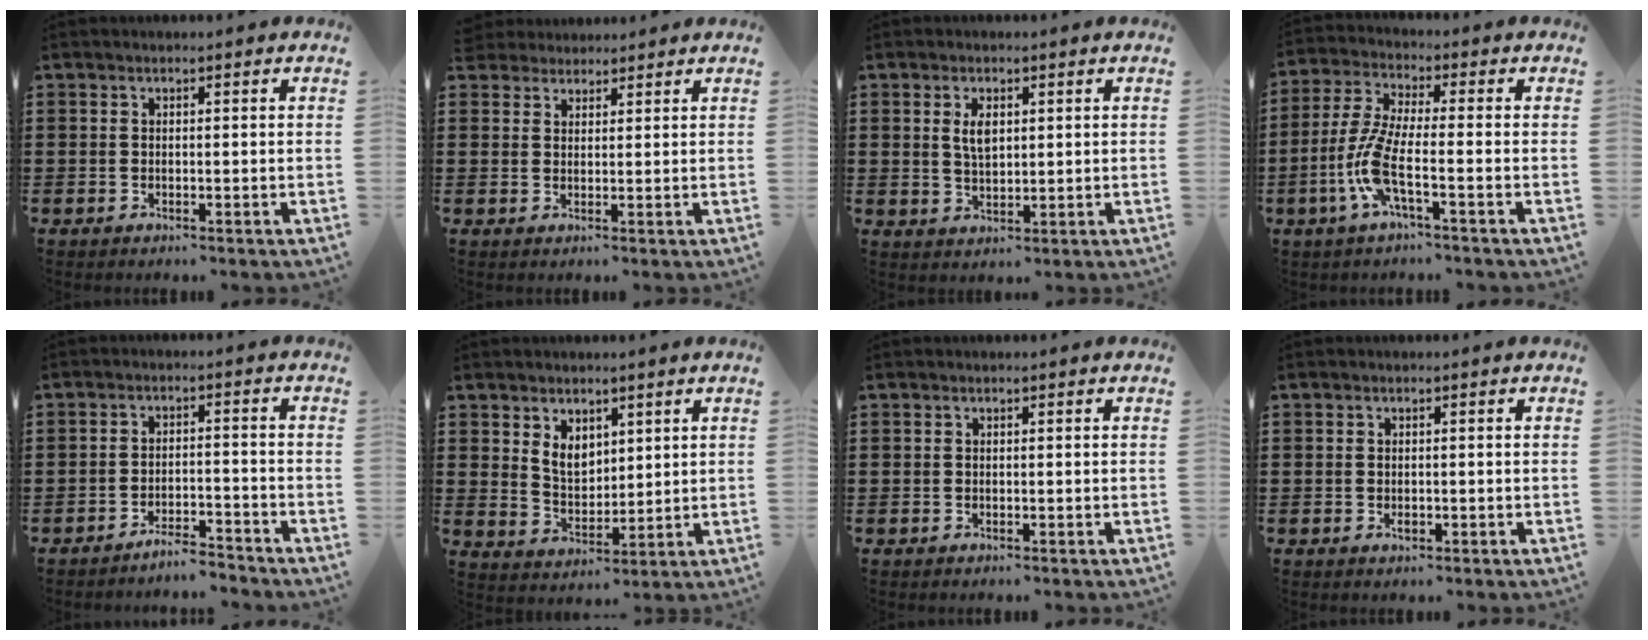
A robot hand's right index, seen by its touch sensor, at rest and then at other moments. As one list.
[{"total": 2.4, "force": [2.1, 1.1, -0.4], "torque": [0.001, 0.009, 0.043]}, {"total": 3.4, "force": [1.1, 1.6, 2.8], "torque": [-0.060, 0.008, 0.018]}, {"total": 7.9, "force": [-3.1, 2.0, 7.1], "torque": [-0.177, -0.015, -0.067]}, {"total": 3.6, "force": [-3.6, 0.2, 0.5], "torque": [-0.012, 0.005, -0.074]}, {"total": 4.8, "force": [3.6, 3.1, 0.4], "torque": [-0.025, -0.002, 0.067]}, {"total": 0.0}, {"total": 0.9, "force": [-0.3, 0.5, 0.7], "torque": [-0.014, -0.001, -0.005]}]